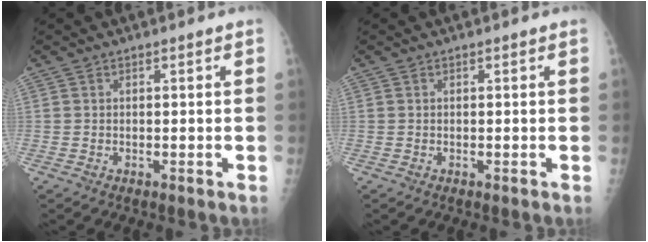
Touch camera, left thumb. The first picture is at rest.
{"total": 0.0}